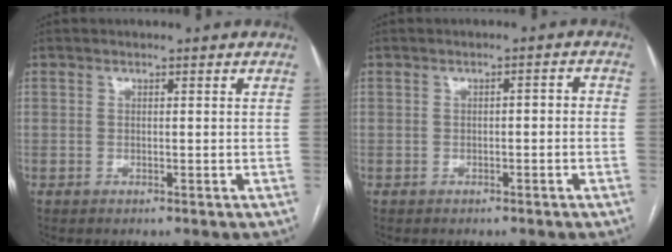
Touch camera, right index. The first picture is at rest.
{"total": 1.7, "force": [-0.4, 0.6, 1.5], "torque": [-0.019, 0.009, -0.006]}